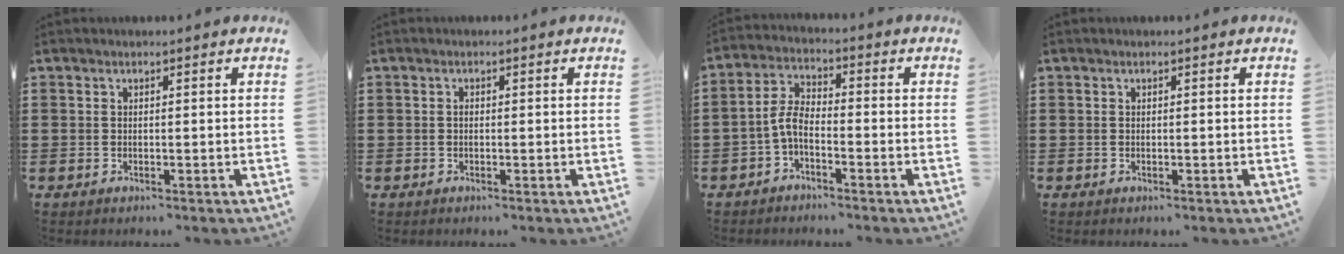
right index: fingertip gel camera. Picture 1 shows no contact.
{"total": 0.5, "force": [0.0, 0.4, 0.4], "torque": [-0.009, 0.000, 0.001]}
{"total": 4.4, "force": [-2.1, 1.8, 3.4], "torque": [-0.083, 0.004, -0.046]}
{"total": 0.0}